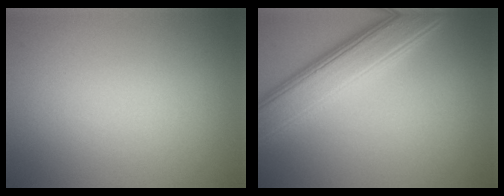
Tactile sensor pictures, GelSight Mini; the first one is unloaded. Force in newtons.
{"total": 6.9, "press": 6.9, "slide": 0.1}